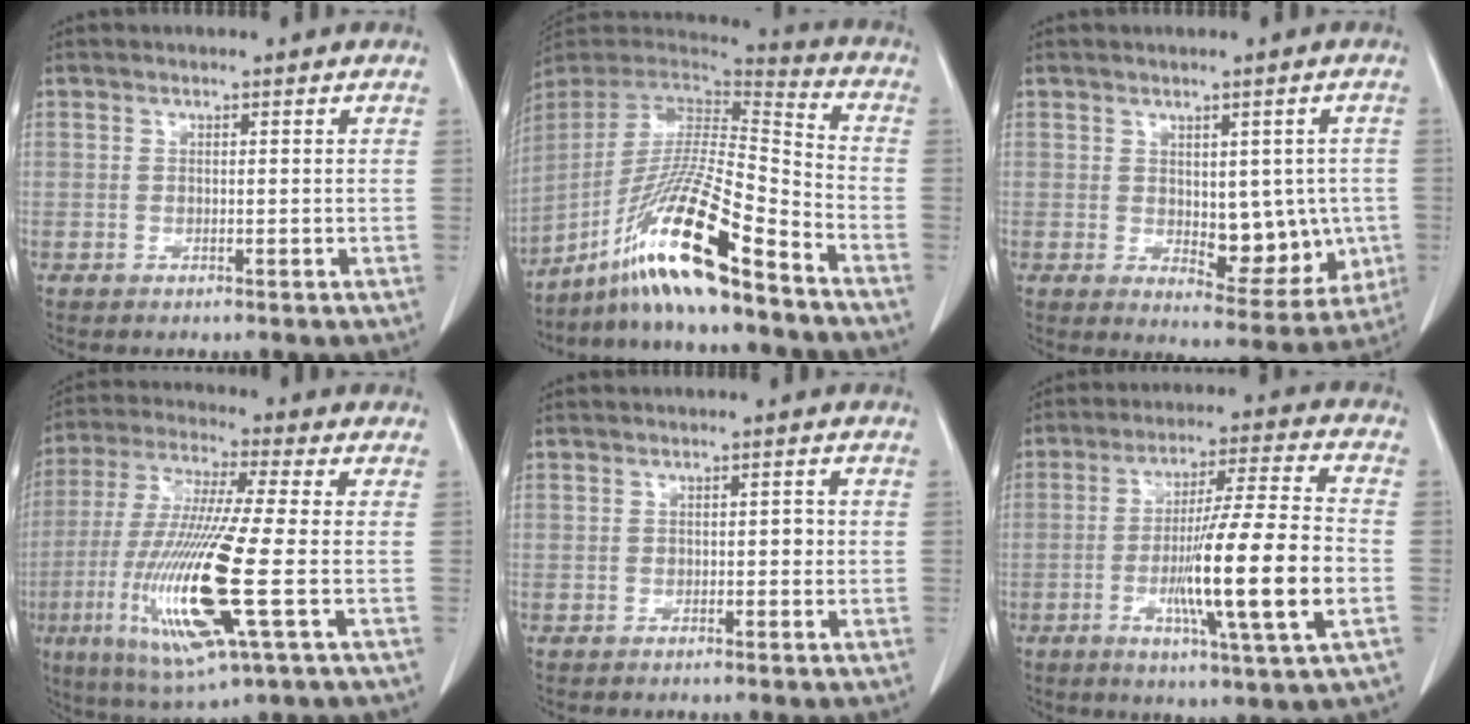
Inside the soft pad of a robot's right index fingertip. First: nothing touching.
{"total": 19.3, "force": [-13.2, 0.5, 14.0], "torque": [-0.296, -0.020, -0.248]}
{"total": 9.4, "force": [-0.6, 4.9, 8.0], "torque": [-0.084, 0.000, 0.009]}
{"total": 18.0, "force": [-4.6, 0.9, 17.4], "torque": [-0.367, -0.031, -0.086]}
{"total": 1.2, "force": [-0.2, 0.6, 1.0], "torque": [-0.009, 0.006, -0.004]}
{"total": 16.6, "force": [-3.8, -0.3, 16.1], "torque": [-0.276, -0.013, -0.068]}